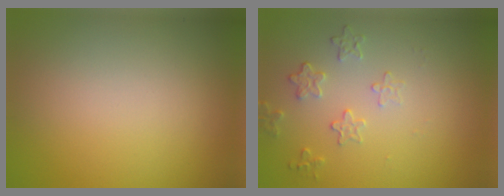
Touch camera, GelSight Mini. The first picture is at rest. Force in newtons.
{"total": 1.9, "press": 1.3, "slide": 1.4}